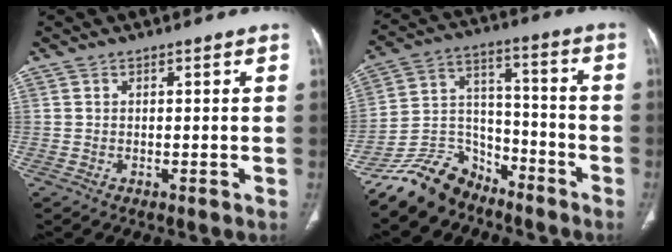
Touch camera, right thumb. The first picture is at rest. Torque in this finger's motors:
{"motor_torque": [4.27, 0.74, 0.36, -1.47, 0.02]}